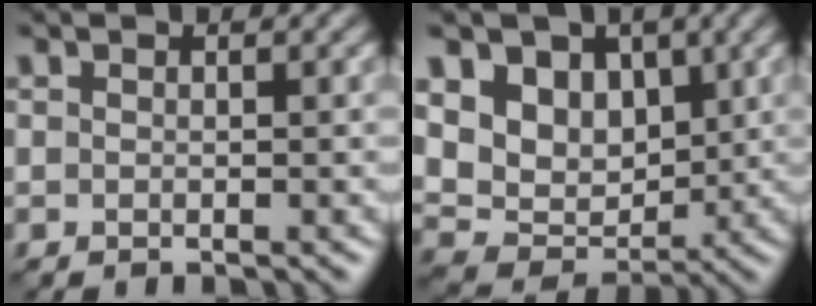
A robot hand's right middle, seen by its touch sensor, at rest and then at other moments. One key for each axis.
{"total": 7.8, "fx": 3.0, "fy": 6.0, "fz": 4.0, "tx": -0.082, "ty": 0.001, "tz": 0.049}